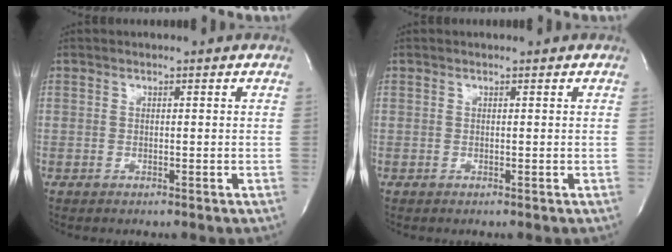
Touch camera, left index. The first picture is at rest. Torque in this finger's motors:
{"motor_torque": [-0.01, 0.01, 0.00, 0.00]}